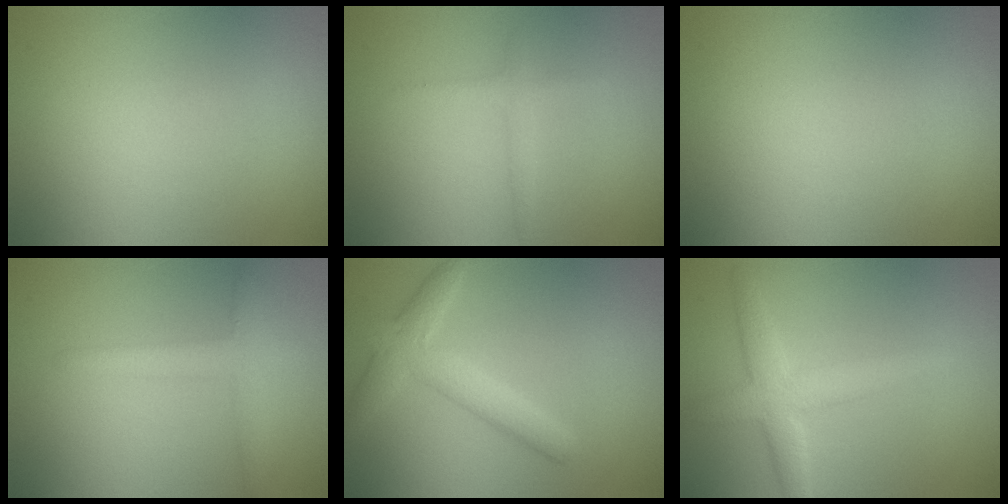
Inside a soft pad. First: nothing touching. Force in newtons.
{"total": 1.3, "press": 1.3, "slide": 0.0}
{"total": 0.0}
{"total": 2.8, "press": 2.8, "slide": 0.2}
{"total": 3.5, "press": 3.5, "slide": 0.1}
{"total": 3.9, "press": 3.9, "slide": 0.2}